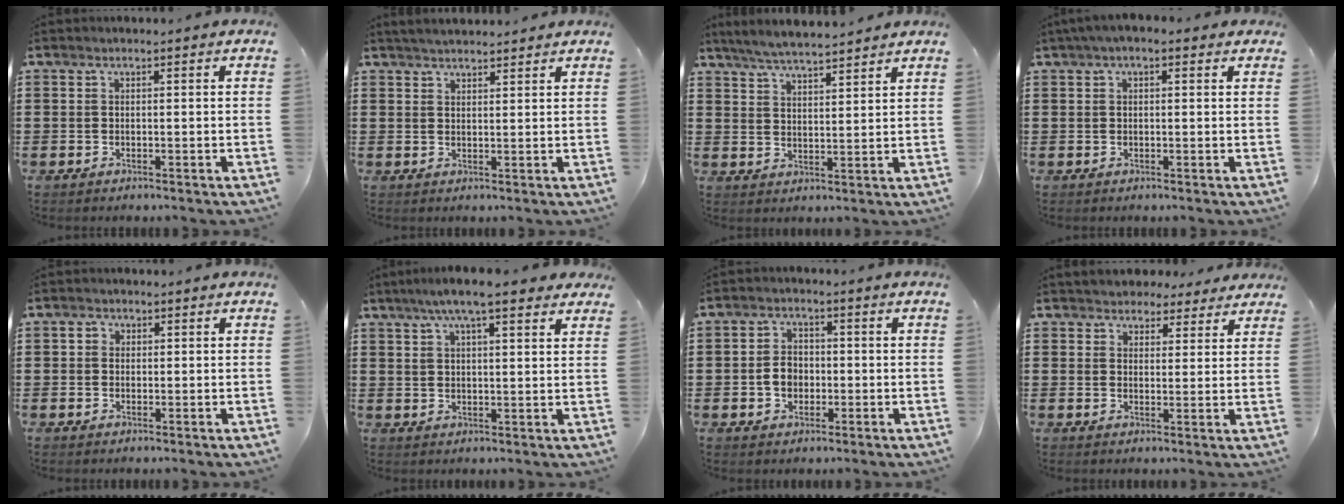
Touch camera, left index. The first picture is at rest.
{"total": 2.4, "force": [2.4, 0.0, 0.3], "torque": [-0.012, 0.000, 0.045]}
{"total": 5.0, "force": [4.8, 0.0, 1.4], "torque": [-0.042, -0.017, 0.086]}
{"total": 2.1, "force": [0.7, 1.0, 1.7], "torque": [-0.035, 0.008, 0.010]}
{"total": 1.4, "force": [0.4, 1.3, 0.5], "torque": [-0.013, 0.009, 0.005]}
{"total": 7.1, "force": [5.3, 1.1, 4.6], "torque": [-0.100, 0.000, 0.093]}
{"total": 3.8, "force": [-0.6, 3.0, 2.3], "torque": [-0.050, 0.007, -0.014]}
{"total": 3.9, "force": [3.5, 1.6, 0.1], "torque": [-0.010, -0.005, 0.064]}